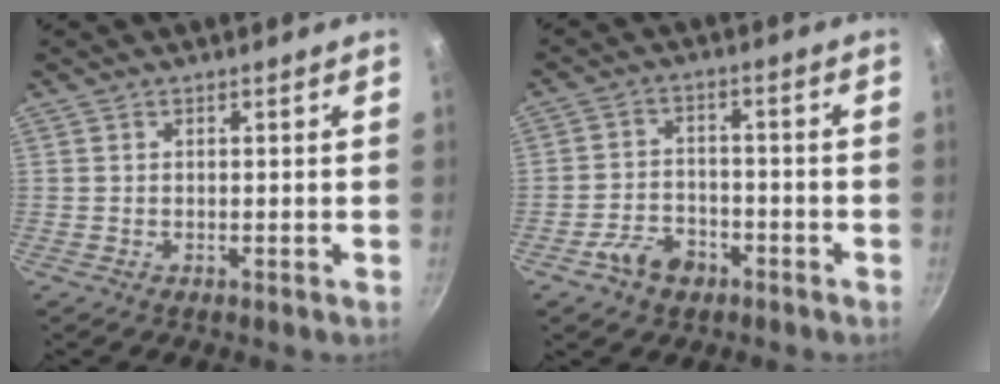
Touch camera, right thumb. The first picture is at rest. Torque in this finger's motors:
{"motor_torque": [2.35, 0.24, -0.12, -0.01, 0.01]}